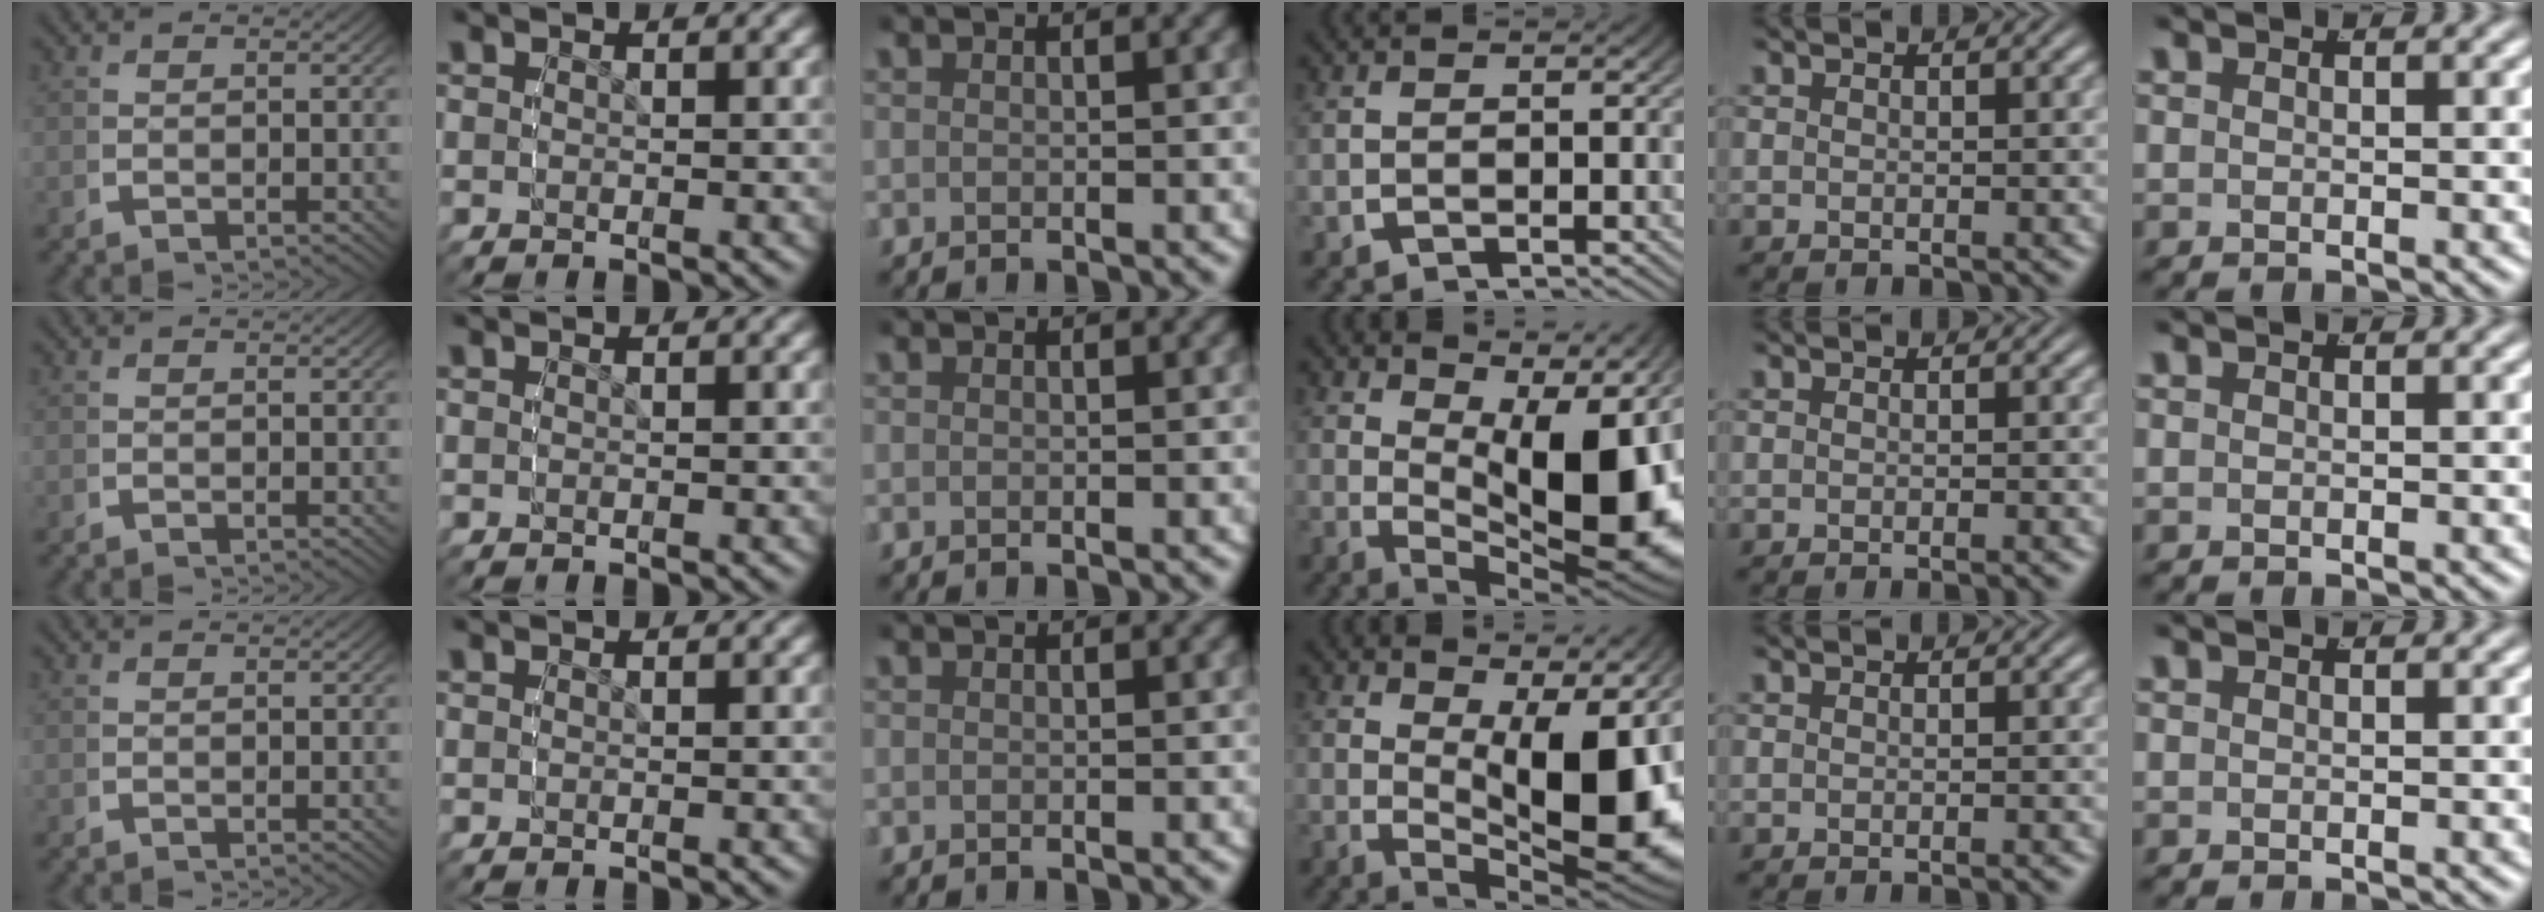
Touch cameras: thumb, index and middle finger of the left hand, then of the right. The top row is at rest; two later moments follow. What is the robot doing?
{"motion": "lift_and_place", "object": "toy banana"}